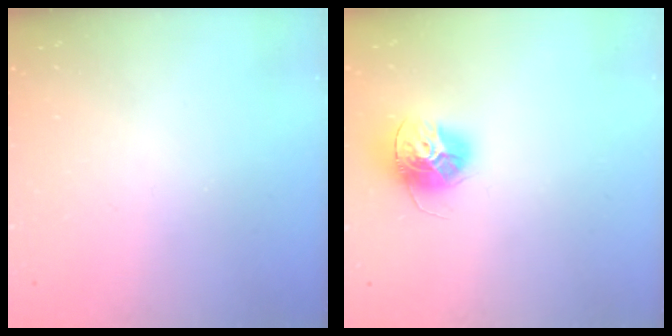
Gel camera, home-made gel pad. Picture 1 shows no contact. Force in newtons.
{"total": 13.1, "press": 13.1, "slide": 0.7}